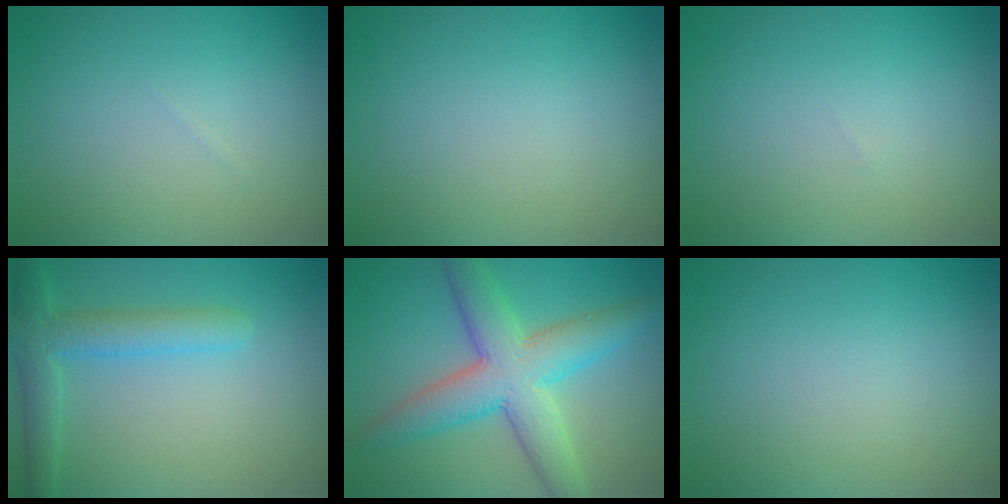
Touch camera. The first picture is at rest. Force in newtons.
{"total": 0.0}
{"total": 0.0}
{"total": 3.6, "press": 3.6, "slide": 0.4}
{"total": 6.9, "press": 6.9, "slide": 0.1}
{"total": 0.0}